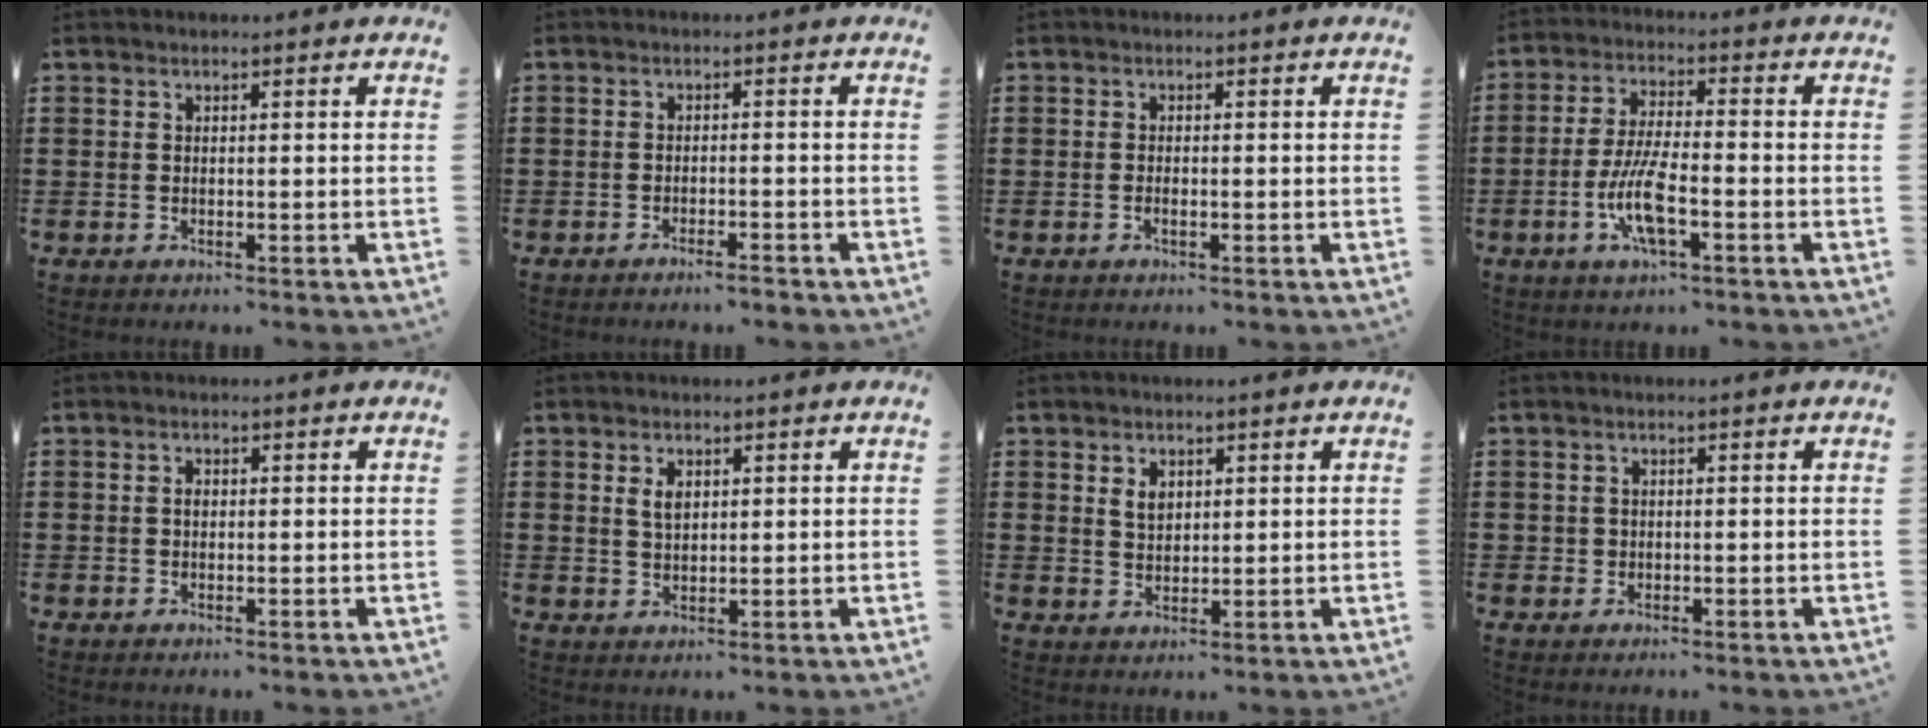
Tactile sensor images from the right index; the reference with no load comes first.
{"total": 1.7, "force": [-1.5, 0.1, 0.7], "torque": [-0.014, 0.000, -0.028]}
{"total": 0.7, "force": [-0.4, 0.2, 0.6], "torque": [-0.013, -0.004, -0.005]}
{"total": 8.2, "force": [-3.0, 2.1, 7.4], "torque": [-0.168, -0.016, -0.062]}
{"total": 1.0, "force": [0.1, 0.7, 0.8], "torque": [-0.018, 0.002, 0.001]}
{"total": 2.4, "force": [1.0, 1.4, 1.8], "torque": [-0.030, 0.000, 0.016]}
{"total": 2.6, "force": [1.3, 1.8, 1.5], "torque": [-0.035, 0.007, 0.023]}
{"total": 0.9, "force": [0.1, 0.9, 0.1], "torque": [-0.002, 0.006, 0.000]}